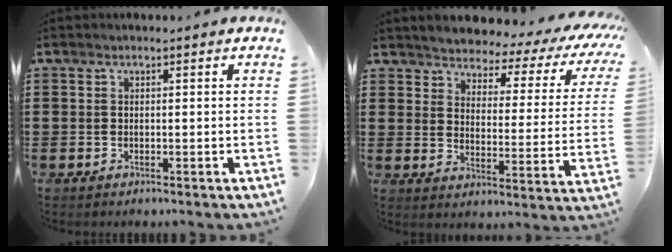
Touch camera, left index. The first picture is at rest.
{"total": 2.9, "force": [2.8, 0.5, 0.6], "torque": [-0.034, -0.029, 0.037]}